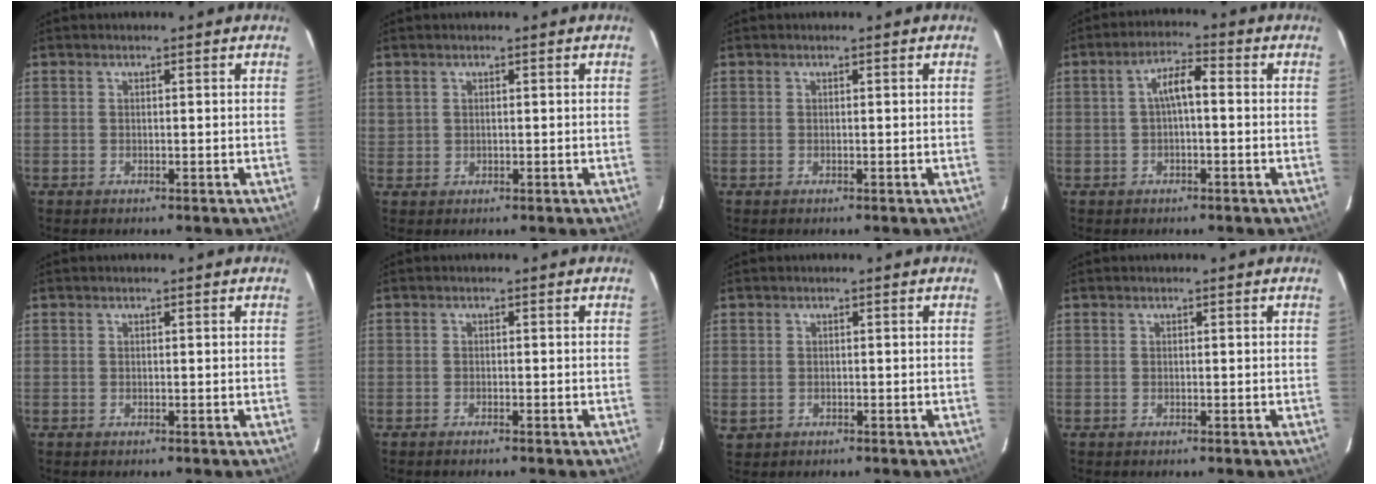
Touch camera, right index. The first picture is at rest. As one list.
[{"total": 1.2, "force": [0.5, 0.9, 0.5], "torque": [-0.010, 0.004, 0.013]}, {"total": 0.0}, {"total": 4.6, "force": [-0.2, 1.5, 4.4], "torque": [-0.083, 0.016, -0.001]}, {"total": 0.0}, {"total": 0.9, "force": [-0.8, 0.1, 0.3], "torque": [-0.009, -0.001, -0.018]}, {"total": 1.9, "force": [-0.1, 1.9, 0.4], "torque": [-0.004, -0.001, 0.000]}, {"total": 0.0}]